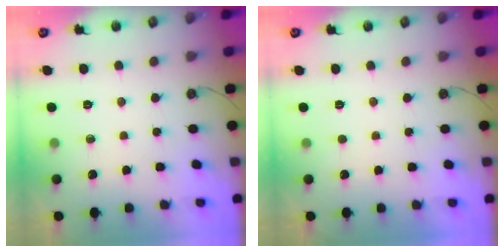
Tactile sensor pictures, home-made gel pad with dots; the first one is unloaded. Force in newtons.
{"total": 0.0}